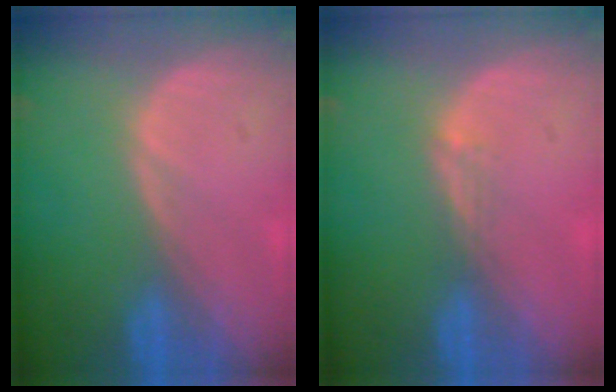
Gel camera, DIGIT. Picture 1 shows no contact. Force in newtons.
{"total": 1.5, "press": 1.0, "slide": 1.0}